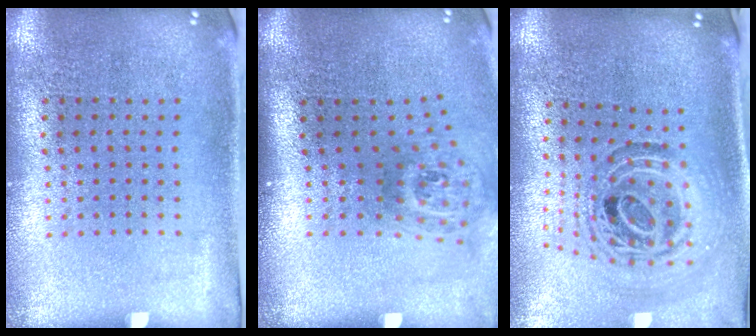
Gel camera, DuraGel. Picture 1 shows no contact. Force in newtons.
{"total": 1.8, "press": 1.2, "slide": 1.3}
{"total": 1.5, "press": 1.2, "slide": 0.8}